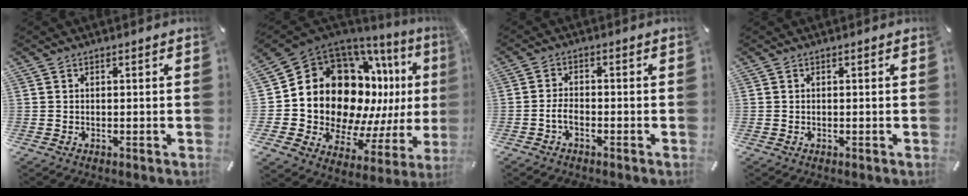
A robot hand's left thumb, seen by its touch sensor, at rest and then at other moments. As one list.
[{"total": 18.9, "force": [5.4, 14.6, 10.7], "torque": [-0.197, -0.090, 0.126]}, {"total": 3.2, "force": [-1.6, 1.7, 2.2], "torque": [-0.044, 0.007, -0.030]}, {"total": 0.0}]